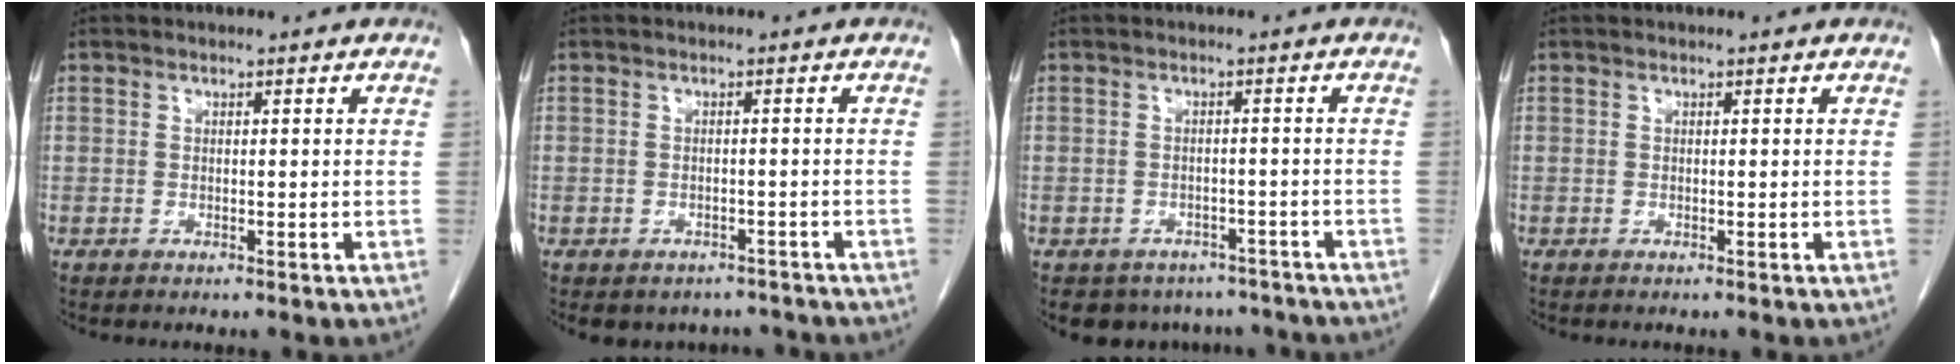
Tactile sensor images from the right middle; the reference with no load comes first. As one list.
[{"total": 5.8, "force": [-4.9, 3.0, 0.5], "torque": [0.008, 0.012, -0.055]}, {"total": 8.3, "force": [-6.8, 4.7, 0.9], "torque": [-0.003, 0.011, -0.076]}, {"total": 0.0}]